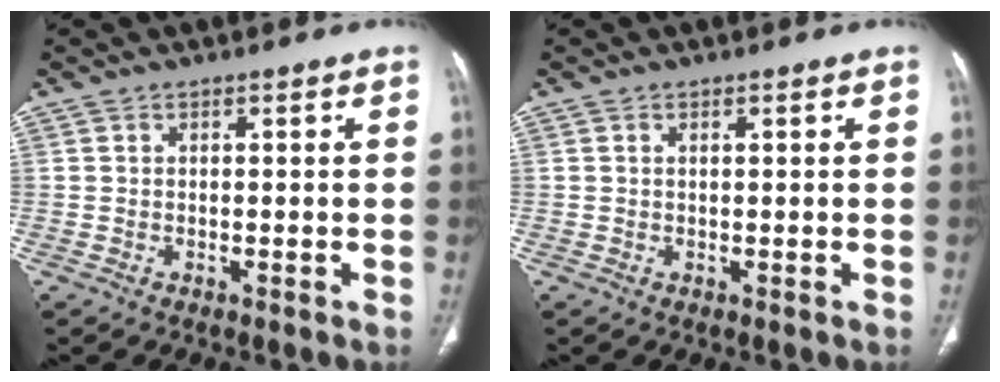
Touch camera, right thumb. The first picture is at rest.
{"total": 0.5, "force": [0.3, 0.2, 0.4], "torque": [-0.011, 0.003, 0.006]}